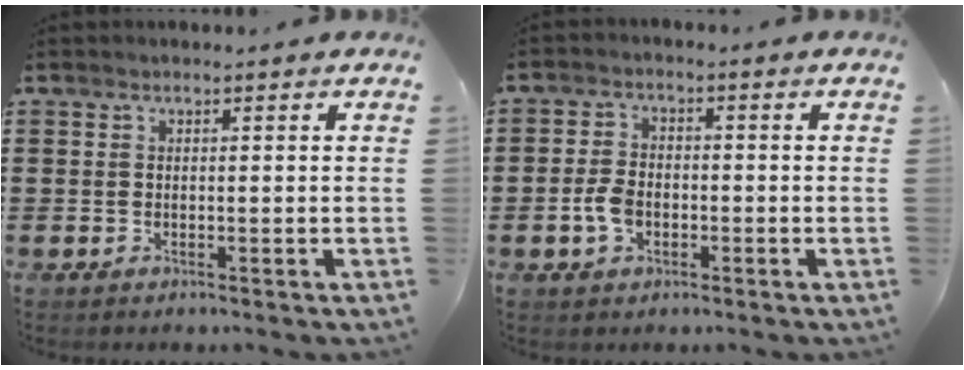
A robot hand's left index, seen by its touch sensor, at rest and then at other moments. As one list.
[{"total": 4.2, "force": [-1.1, 2.6, 3.1], "torque": [-0.077, -0.001, -0.025]}]